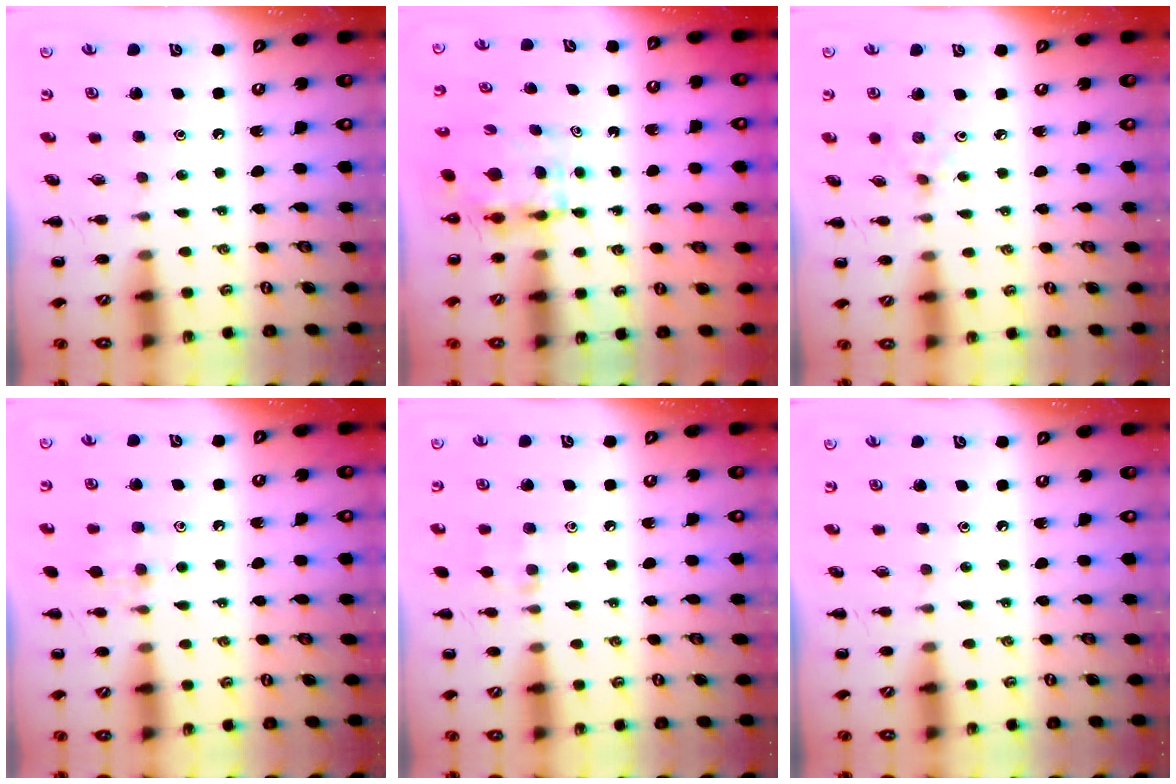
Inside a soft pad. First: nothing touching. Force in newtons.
{"total": 4.0, "press": 4.0, "slide": 0.3}
{"total": 2.4, "press": 2.3, "slide": 0.8}
{"total": 8.1, "press": 7.9, "slide": 1.8}
{"total": 5.8, "press": 5.4, "slide": 2.2}
{"total": 0.0}